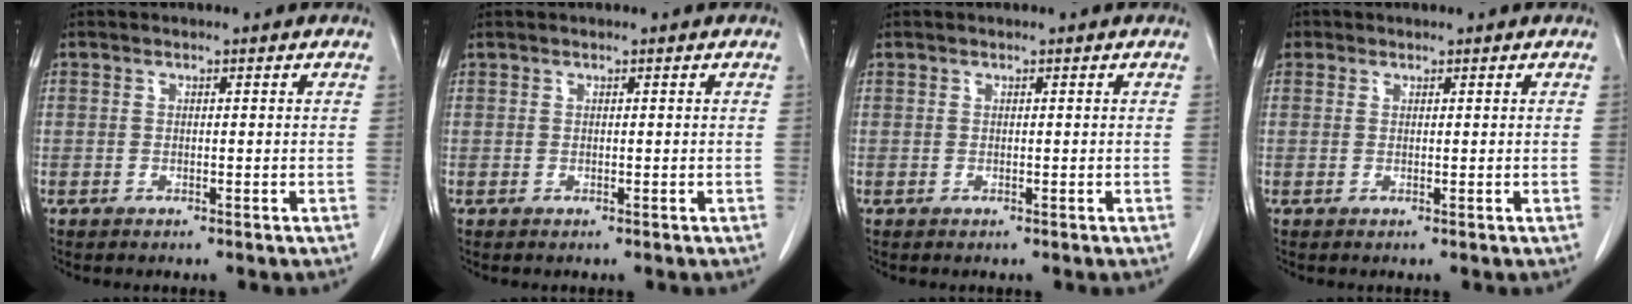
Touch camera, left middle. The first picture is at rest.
{"total": 0.0}
{"total": 0.0}
{"total": 1.8, "force": [1.0, 1.5, 0.2], "torque": [0.003, 0.010, 0.017]}